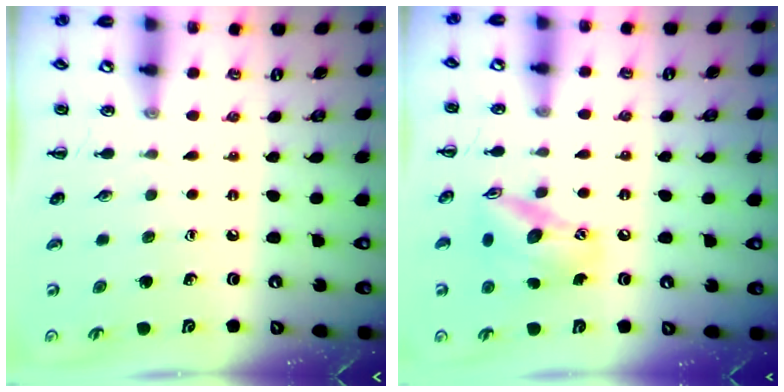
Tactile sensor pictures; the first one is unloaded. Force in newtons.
{"total": 13.9, "press": 13.6, "slide": 2.7}